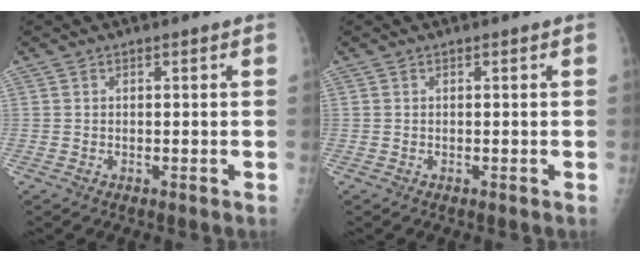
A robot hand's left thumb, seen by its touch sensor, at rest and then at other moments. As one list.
[{"total": 0.0}]